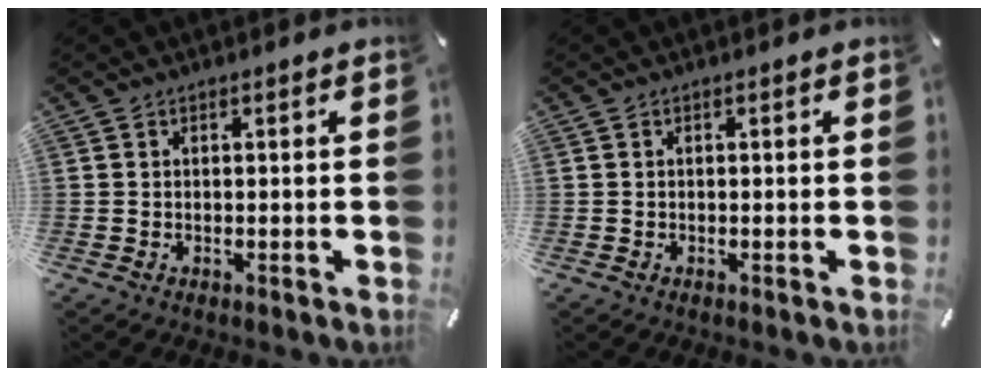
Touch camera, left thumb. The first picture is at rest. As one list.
[{"total": 0.0}]